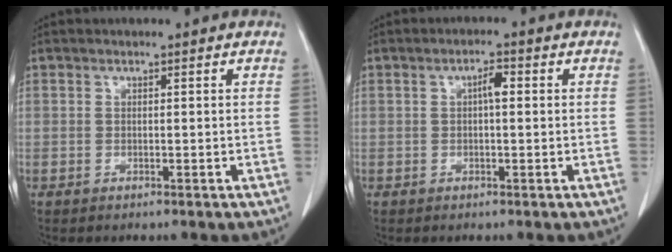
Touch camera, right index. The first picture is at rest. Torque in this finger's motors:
{"motor_torque": [0.38, -0.09, 0.06, 0.03]}